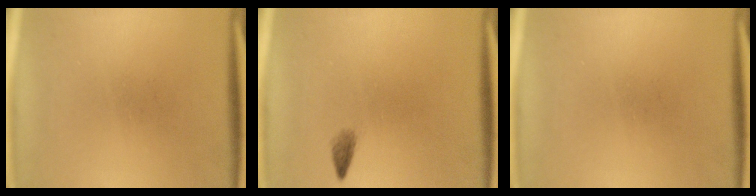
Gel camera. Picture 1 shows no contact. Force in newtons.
{"total": 1.0}
{"total": 0.0}